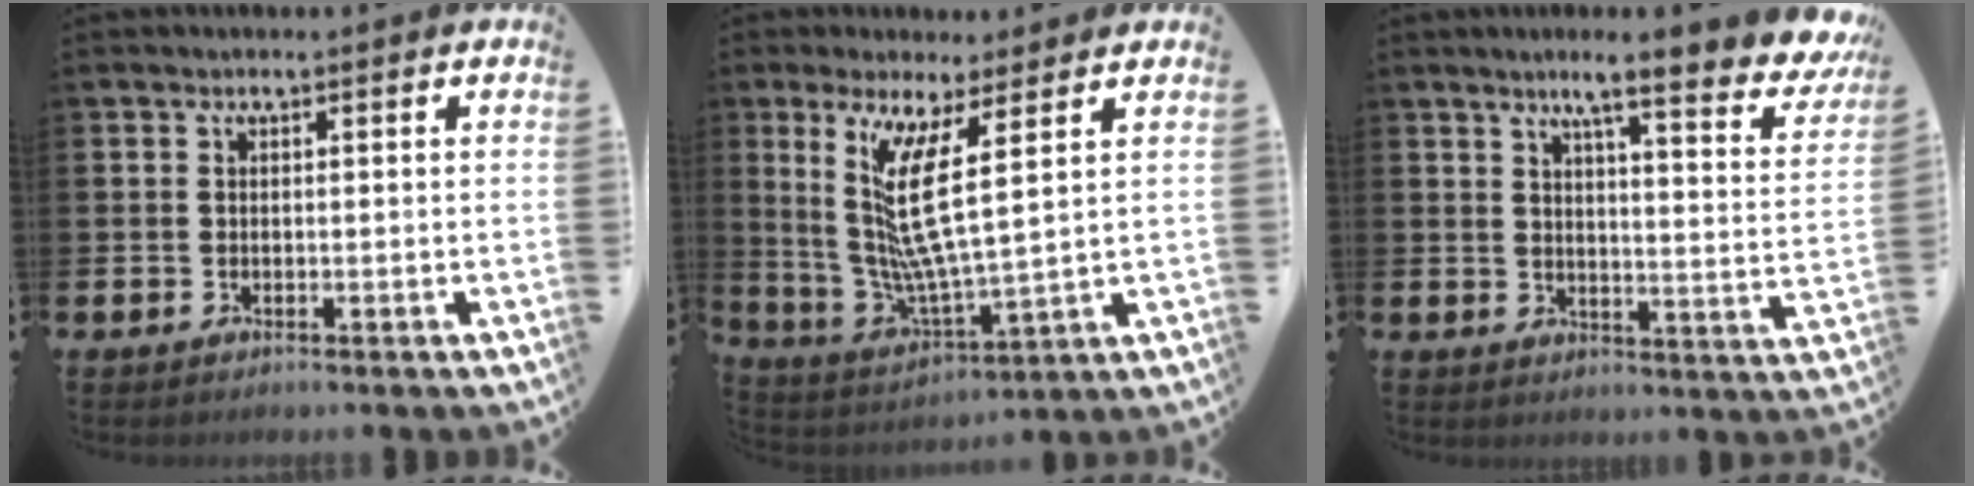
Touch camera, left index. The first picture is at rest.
{"total": 11.0, "force": [5.6, 1.7, 9.4], "torque": [-0.183, -0.028, 0.098]}
{"total": 7.6, "force": [6.1, 0.5, 4.4], "torque": [-0.079, -0.051, 0.094]}